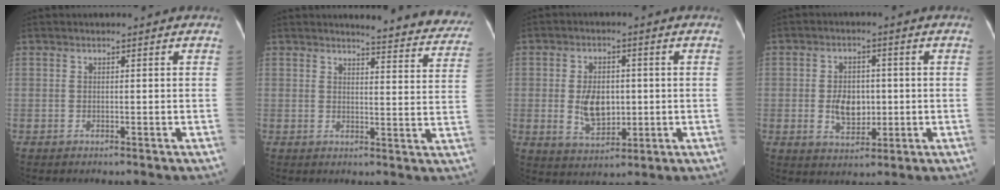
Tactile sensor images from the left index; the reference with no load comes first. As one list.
[{"total": 14.8, "force": [14.3, 1.7, 3.5], "torque": [-0.012, -0.074, 0.133]}, {"total": 6.9, "force": [-0.3, 4.2, 5.4], "torque": [-0.107, 0.002, 0.005]}, {"total": 5.8, "force": [-0.5, 3.9, 4.2], "torque": [-0.079, 0.005, -0.001]}]